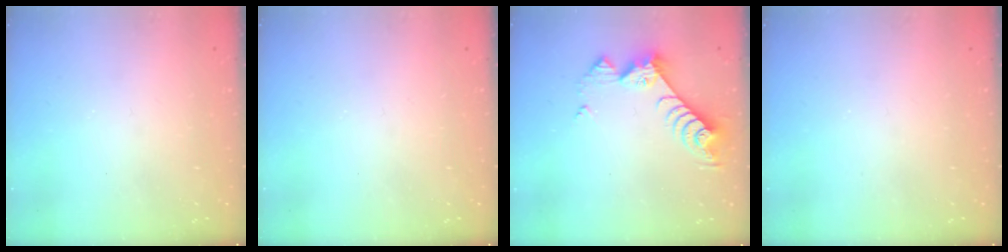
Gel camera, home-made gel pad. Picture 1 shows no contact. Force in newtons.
{"total": 0.0}
{"total": 9.6, "press": 9.5, "slide": 0.7}
{"total": 0.0}